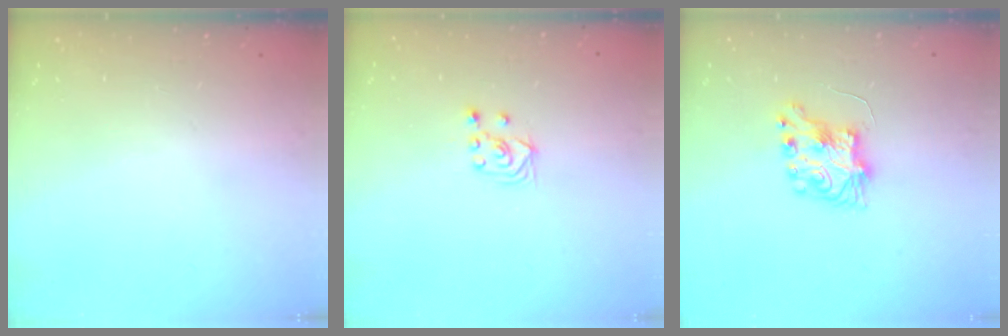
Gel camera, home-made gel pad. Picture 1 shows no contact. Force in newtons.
{"total": 2.8, "press": 2.6, "slide": 1.1}
{"total": 7.8, "press": 7.7, "slide": 0.4}